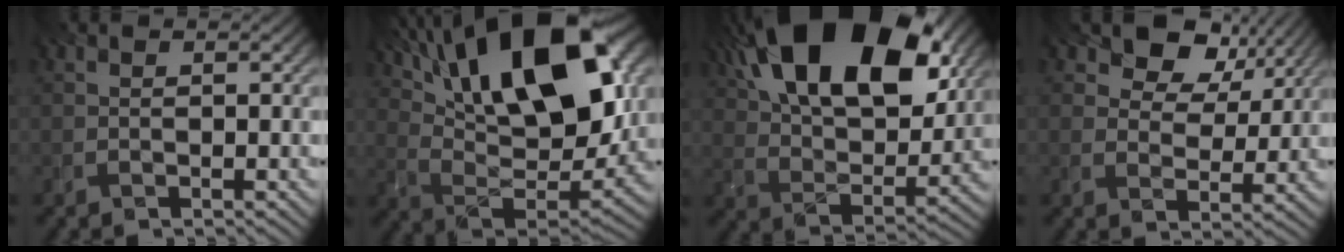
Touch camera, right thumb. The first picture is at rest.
{"total": 20.3, "force": [10.1, 8.7, 15.3], "torque": [-0.259, 0.023, 0.166]}
{"total": 20.5, "force": [10.3, 10.6, 14.2], "torque": [-0.251, 0.038, 0.148]}
{"total": 8.0, "force": [5.1, 5.1, 3.5], "torque": [-0.073, -0.001, 0.076]}